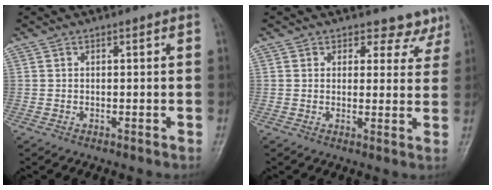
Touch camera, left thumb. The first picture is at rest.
{"total": 5.9, "force": [4.8, 3.6, 0.1], "torque": [0.041, -0.028, 0.042]}